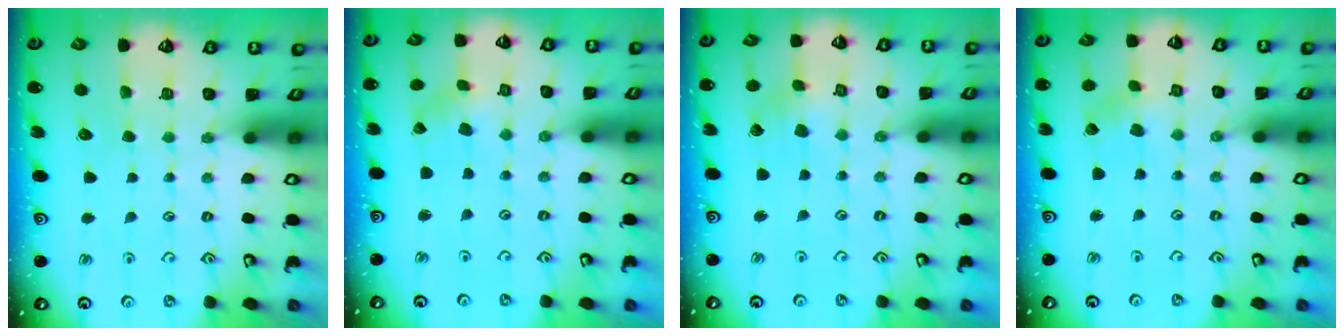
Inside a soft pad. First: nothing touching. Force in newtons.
{"total": 0.8, "press": 0.8, "slide": 0.1}
{"total": 2.1, "press": 2.1, "slide": 0.2}
{"total": 1.6, "press": 1.6, "slide": 0.1}